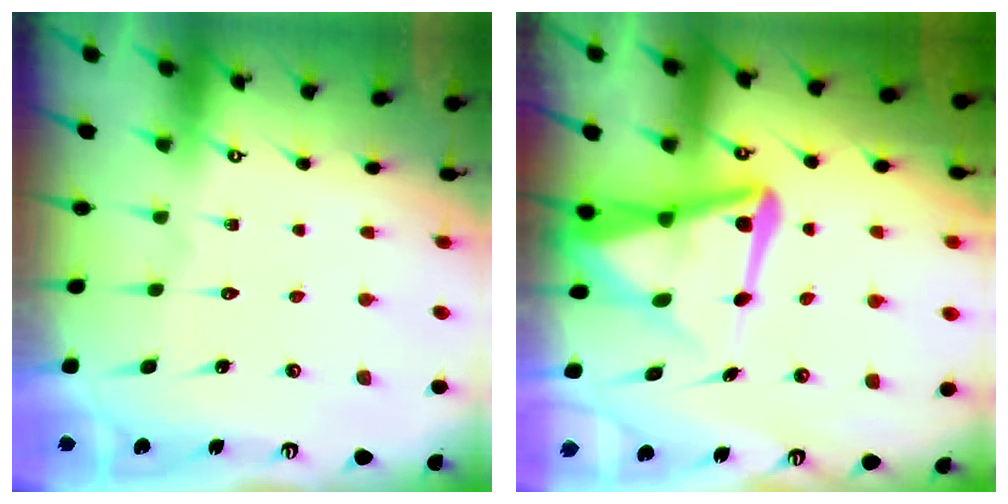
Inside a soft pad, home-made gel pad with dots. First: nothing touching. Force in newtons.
{"total": 11.9, "press": 11.8, "slide": 1.3}